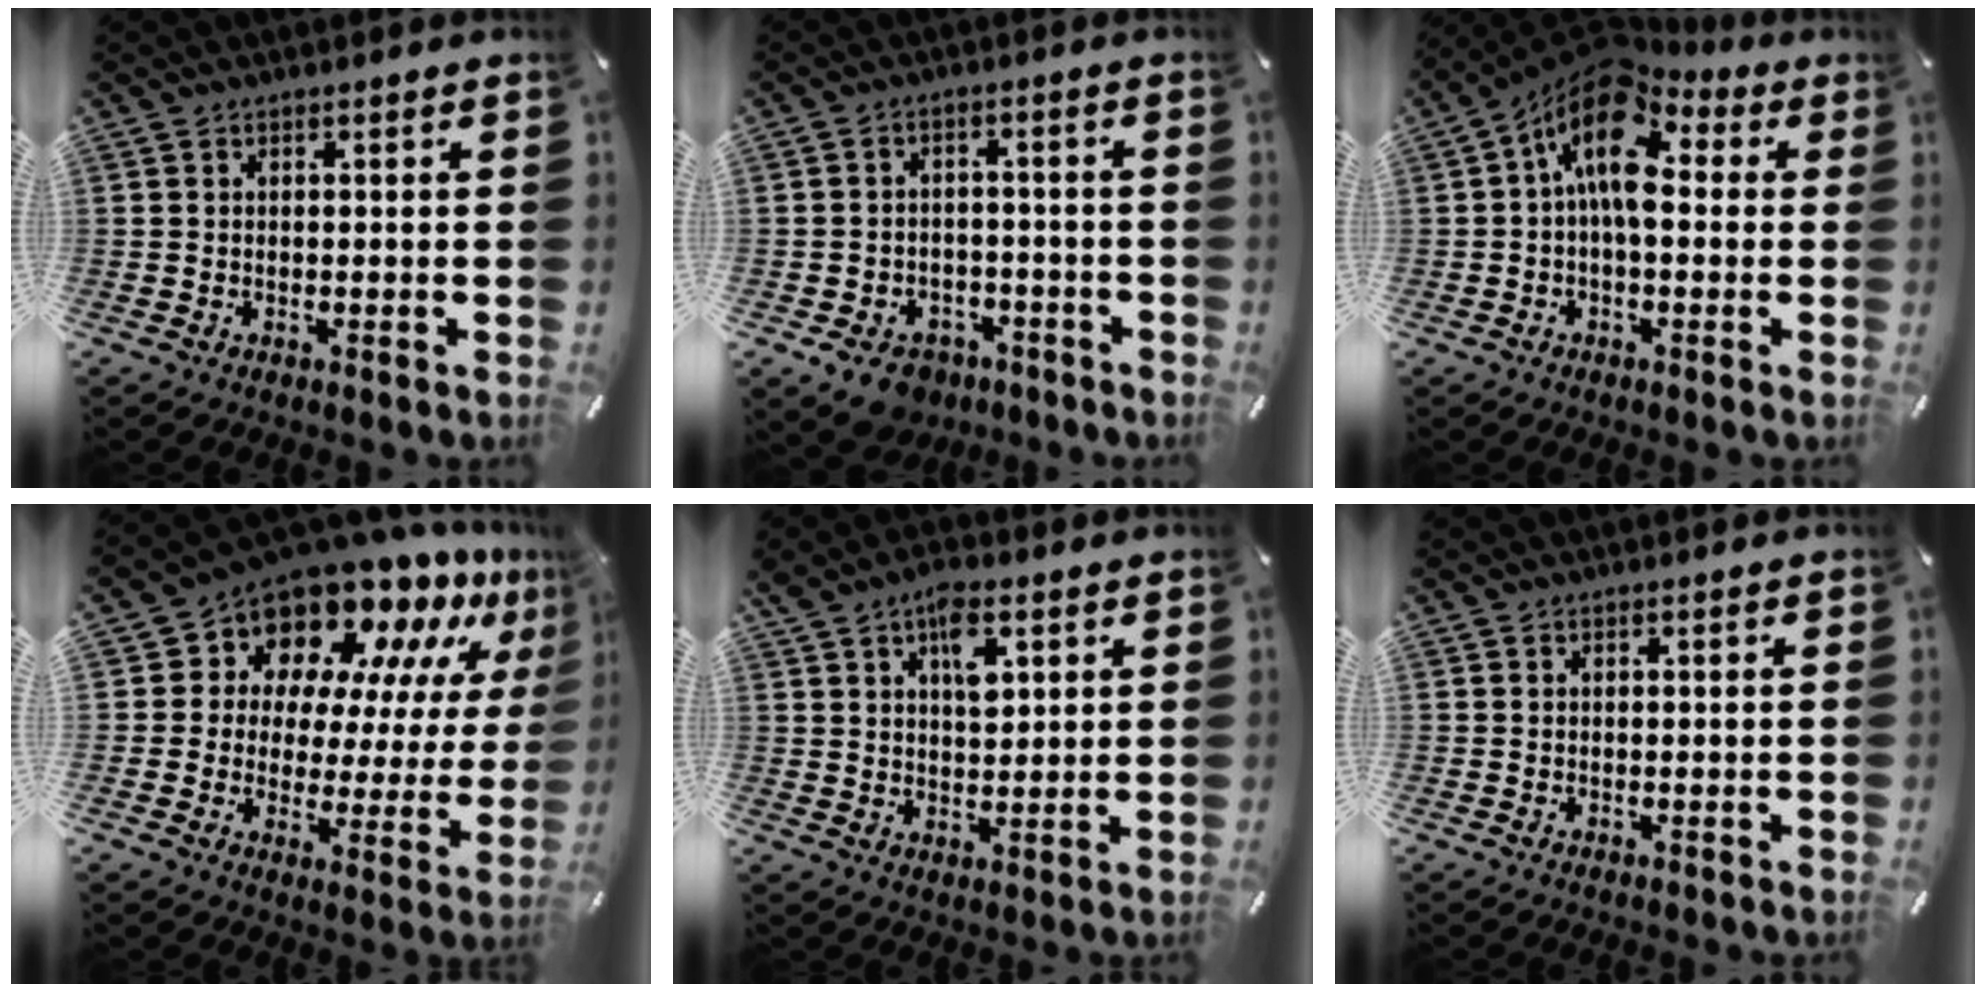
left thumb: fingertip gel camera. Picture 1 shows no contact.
{"total": 7.4, "force": [-4.9, 4.9, 2.6], "torque": [-0.048, 0.034, -0.088]}
{"total": 13.8, "force": [2.5, 7.4, 11.3], "torque": [-0.202, -0.017, 0.043]}
{"total": 13.4, "force": [11.8, 5.8, 2.6], "torque": [-0.050, -0.123, 0.196]}
{"total": 8.1, "force": [3.7, 4.5, 5.5], "torque": [-0.083, -0.006, 0.064]}
{"total": 0.0}